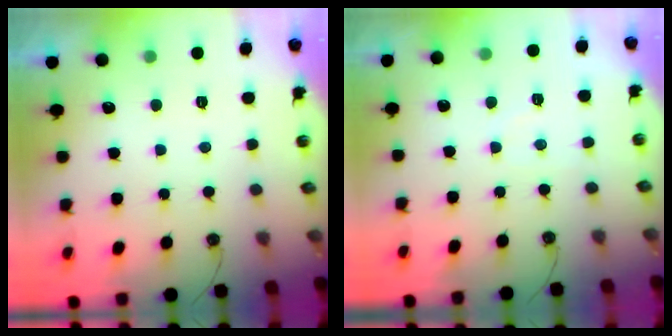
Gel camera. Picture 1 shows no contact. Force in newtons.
{"total": 3.7, "press": 3.7, "slide": 0.5}